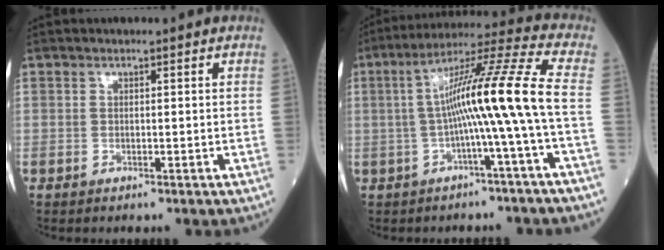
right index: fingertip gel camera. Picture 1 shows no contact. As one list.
[{"total": 12.7, "force": [-1.4, -2.2, 12.4], "torque": [-0.206, 0.028, -0.028]}]